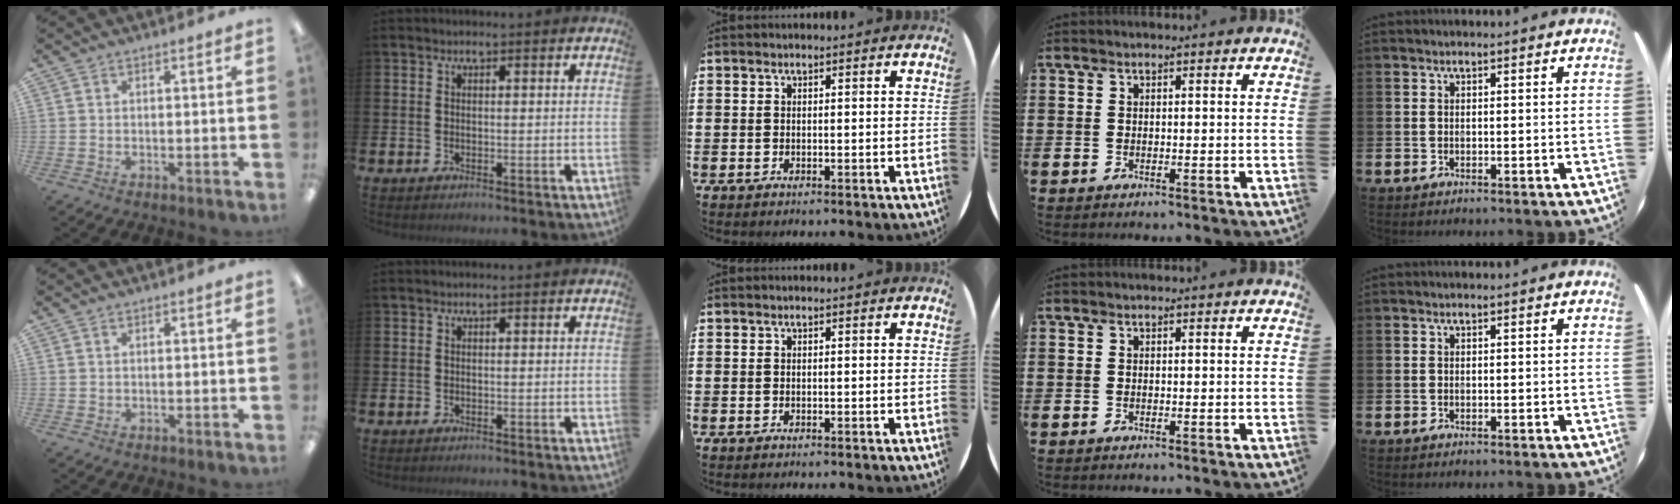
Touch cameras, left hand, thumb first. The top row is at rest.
{}